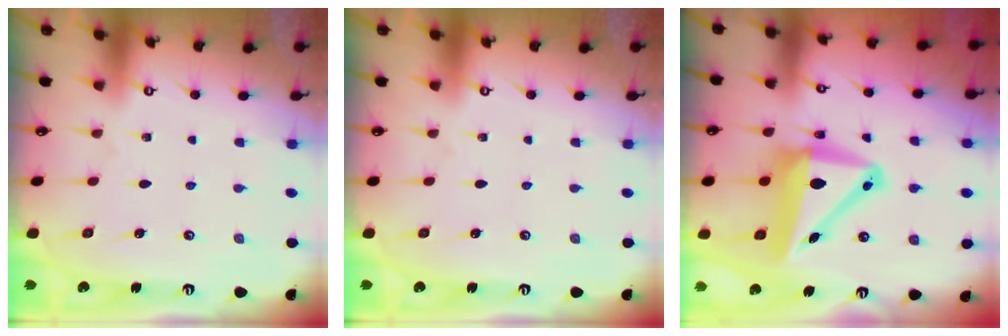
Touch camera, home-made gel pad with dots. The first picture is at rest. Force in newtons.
{"total": 0.0}
{"total": 12.5, "press": 12.3, "slide": 2.5}